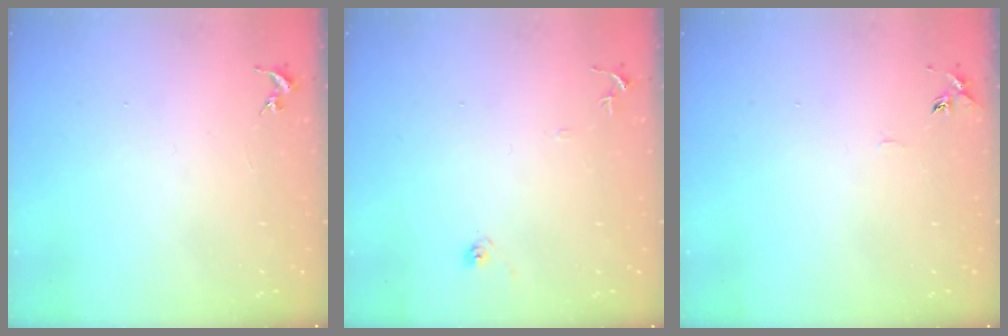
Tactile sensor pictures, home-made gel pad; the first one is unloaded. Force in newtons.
{"total": 6.4, "press": 6.4, "slide": 0.6}
{"total": 4.6, "press": 4.5, "slide": 0.4}